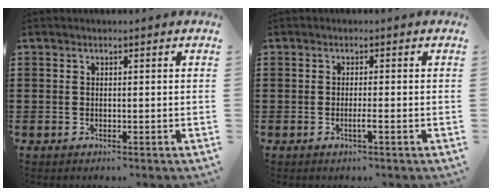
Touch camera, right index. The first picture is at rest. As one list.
[{"total": 1.7, "force": [-0.7, 0.0, 1.6], "torque": [-0.027, -0.003, -0.013]}]